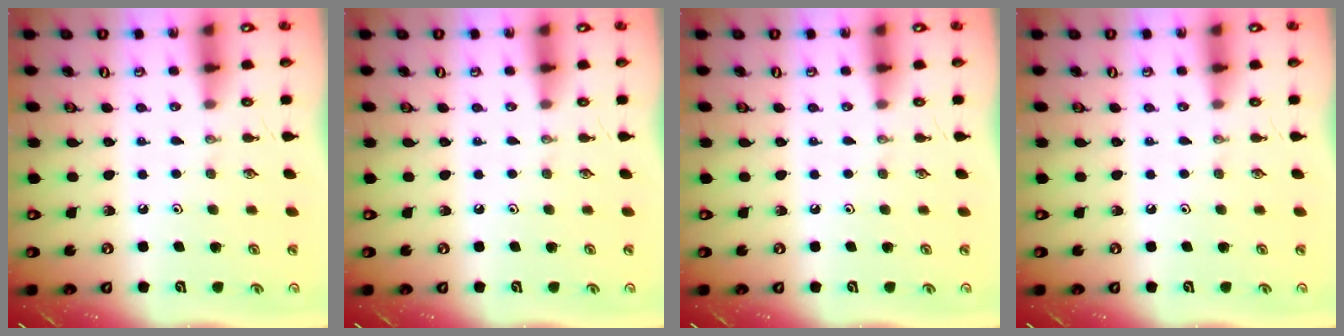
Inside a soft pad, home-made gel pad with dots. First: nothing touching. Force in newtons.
{"total": 0.0}
{"total": 0.0}
{"total": 0.0}